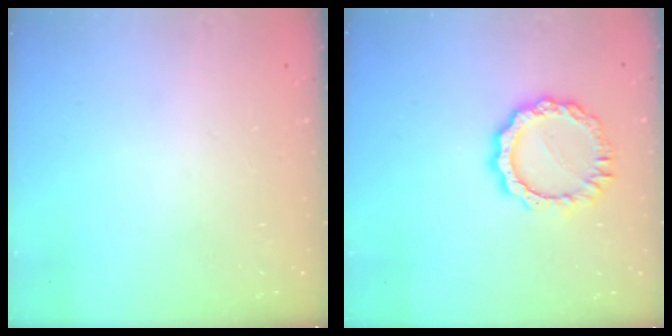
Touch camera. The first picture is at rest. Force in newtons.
{"total": 9.8, "press": 9.8, "slide": 0.9}